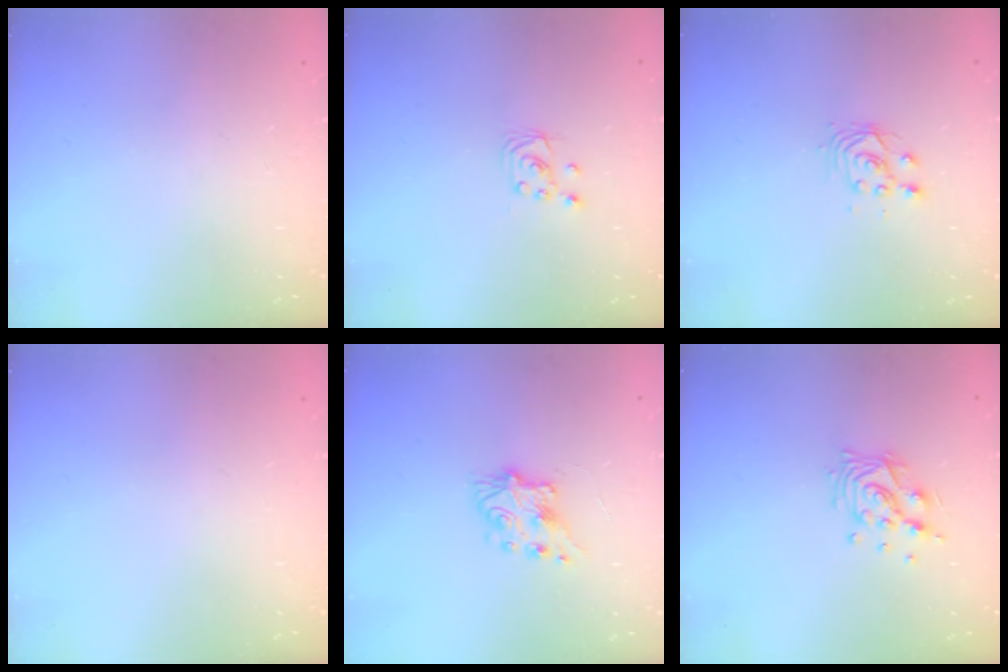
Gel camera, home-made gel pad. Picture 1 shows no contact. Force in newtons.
{"total": 2.4, "press": 2.4, "slide": 0.2}
{"total": 3.4, "press": 3.4, "slide": 0.2}
{"total": 0.0}
{"total": 7.8, "press": 7.8, "slide": 0.3}
{"total": 10.9, "press": 10.8, "slide": 0.9}